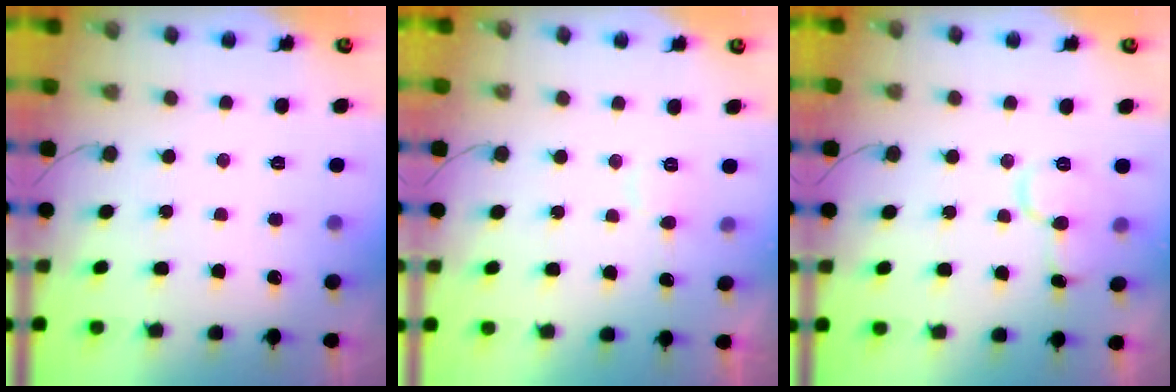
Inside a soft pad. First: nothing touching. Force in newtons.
{"total": 5.7, "press": 5.7, "slide": 0.5}
{"total": 8.6, "press": 8.6, "slide": 1.0}